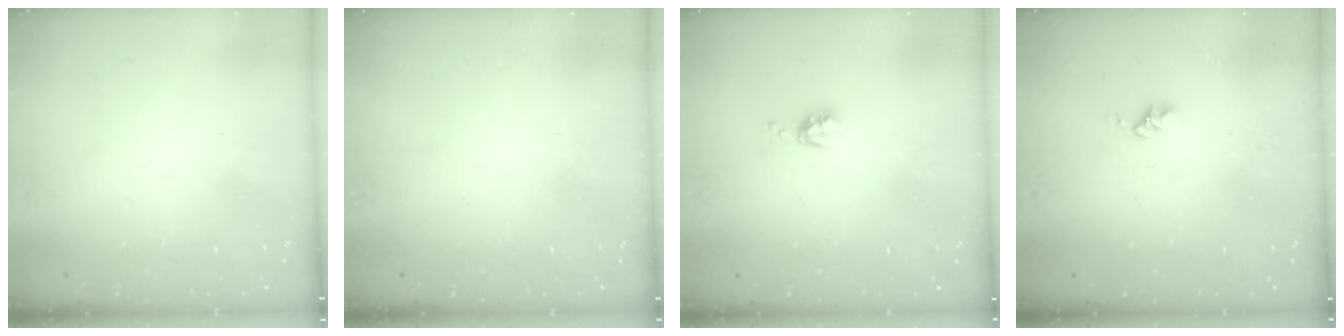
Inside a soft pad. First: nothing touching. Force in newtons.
{"total": 0.0}
{"total": 3.8, "press": 3.8, "slide": 0.6}
{"total": 2.8, "press": 2.8, "slide": 0.3}